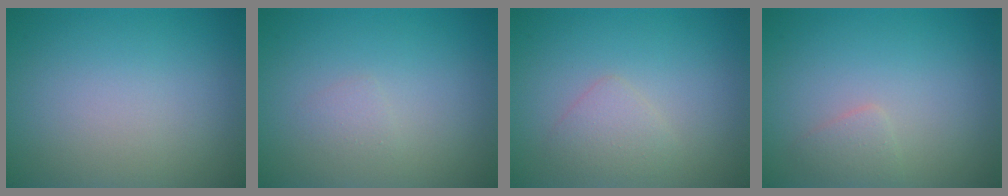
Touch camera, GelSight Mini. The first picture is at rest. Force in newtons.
{"total": 0.8, "press": 0.8, "slide": 0.0}
{"total": 1.7, "press": 1.7, "slide": 0.1}
{"total": 1.1, "press": 1.1, "slide": 0.0}